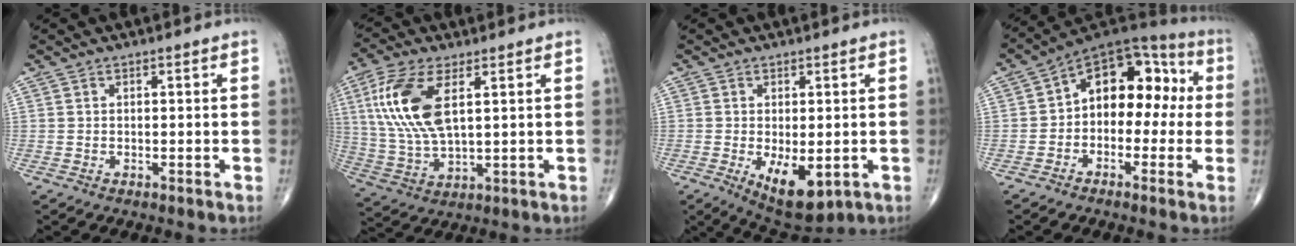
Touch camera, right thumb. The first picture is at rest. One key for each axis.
{"total": 14.2, "fx": 4.1, "fy": 6.1, "fz": 12.1, "tx": -0.273, "ty": -0.007, "tz": 0.088}
{"total": 9.0, "fx": -2.4, "fy": 4.2, "fz": 7.6, "tx": -0.107, "ty": -0.014, "tz": -0.020}
{"total": 14.4, "fx": 0.2, "fy": 9.5, "fz": 10.8, "tx": -0.106, "ty": 0.052, "tz": -0.017}